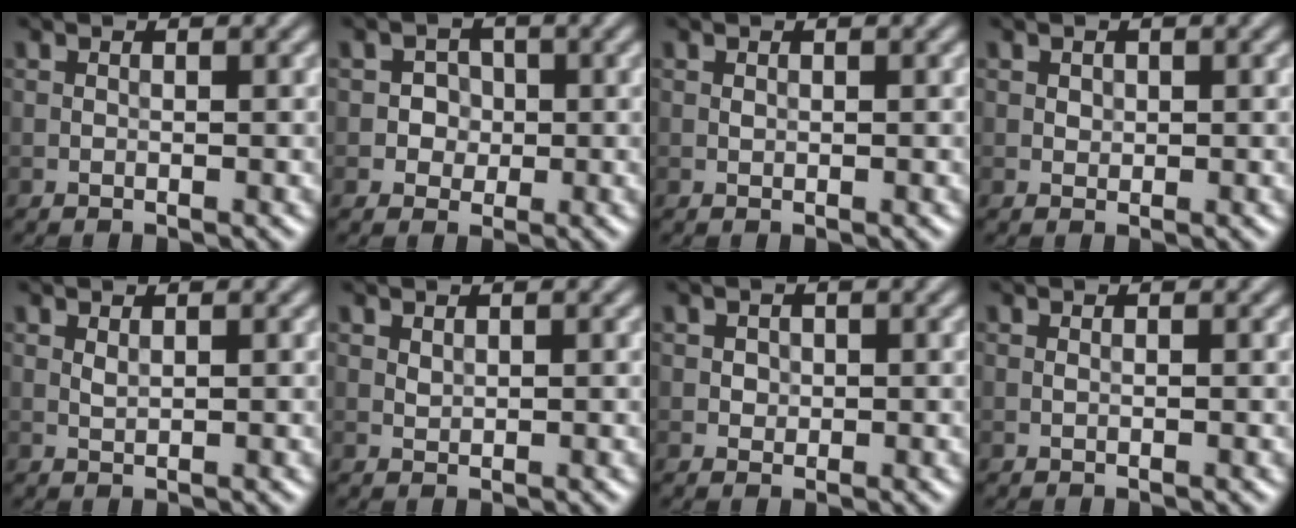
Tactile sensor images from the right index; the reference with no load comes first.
{"total": 2.0, "force": [-0.1, 1.9, 0.6], "torque": [0.010, 0.002, -0.006]}
{"total": 0.0}
{"total": 0.7, "force": [0.3, 0.6, 0.2], "torque": [-0.003, -0.003, 0.006]}
{"total": 0.6, "force": [0.4, 0.2, 0.5], "torque": [-0.014, -0.001, 0.009]}
{"total": 0.6, "force": [0.4, 0.3, 0.3], "torque": [-0.009, -0.001, 0.011]}
{"total": 0.9, "force": [0.2, 0.8, 0.3], "torque": [0.000, -0.003, 0.004]}
{"total": 0.0}